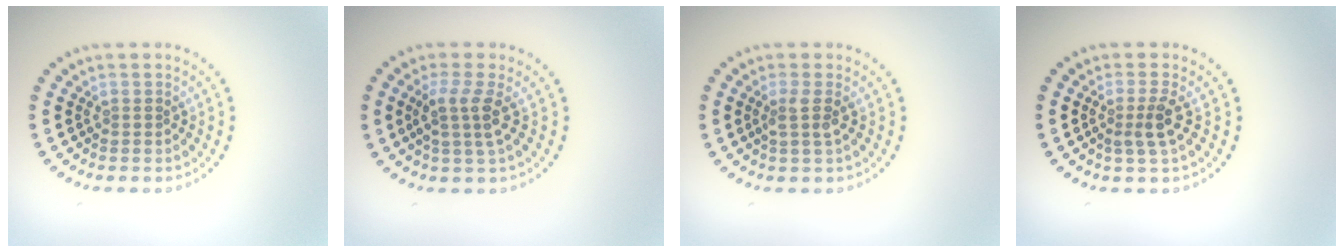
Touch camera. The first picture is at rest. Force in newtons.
{"total": 2.6, "press": 2.0, "slide": 1.7}
{"total": 1.8, "press": 1.3, "slide": 1.2}
{"total": 2.3, "press": 1.8, "slide": 1.4}